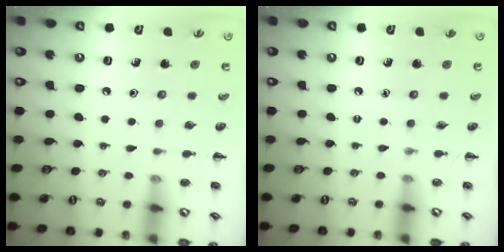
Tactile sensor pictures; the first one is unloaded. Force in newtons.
{"total": 0.0}